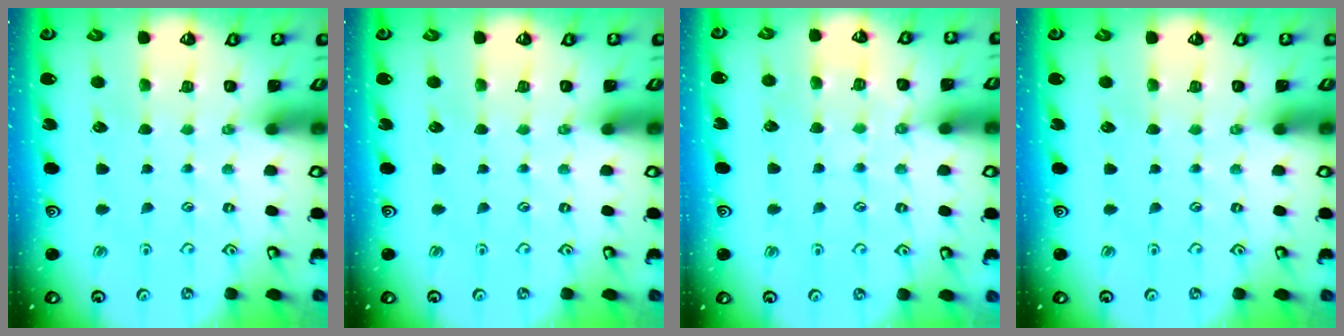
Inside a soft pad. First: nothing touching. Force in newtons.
{"total": 0.0}
{"total": 4.6, "press": 4.6, "slide": 0.6}
{"total": 0.0}